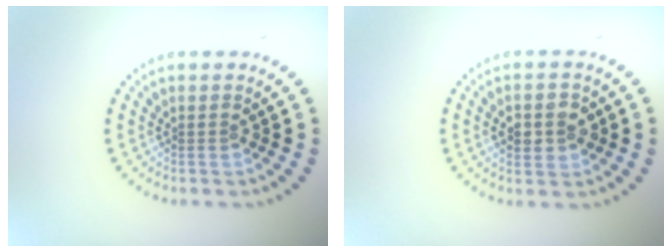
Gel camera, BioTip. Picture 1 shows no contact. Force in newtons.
{"total": 2.8, "press": 2.8, "slide": 0.1}